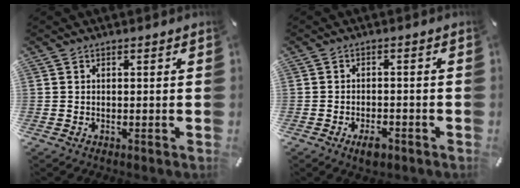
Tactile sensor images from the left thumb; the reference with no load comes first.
{"total": 3.7, "force": [-2.2, 1.7, 2.4], "torque": [-0.036, 0.010, -0.036]}